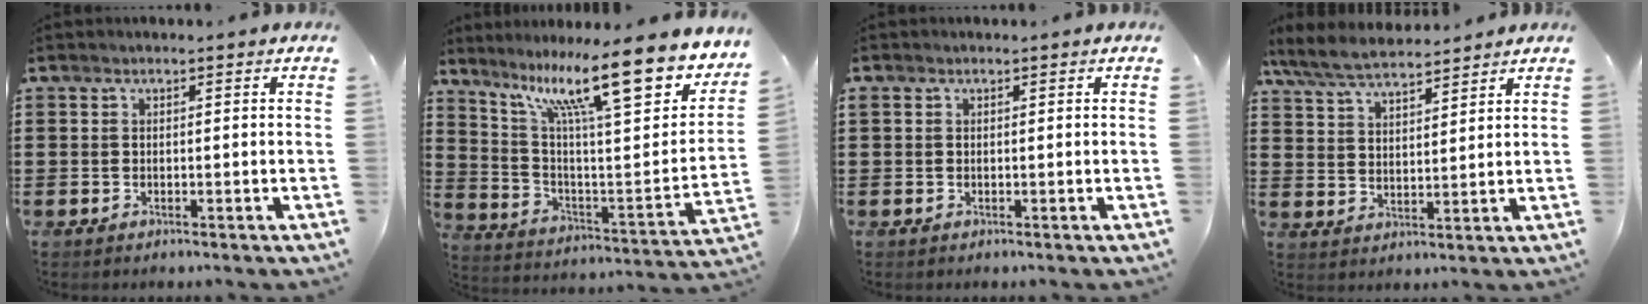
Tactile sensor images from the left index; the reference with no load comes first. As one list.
[{"total": 16.7, "force": [10.9, 3.4, 12.2], "torque": [-0.224, -0.072, 0.170]}, {"total": 0.0}, {"total": 6.6, "force": [6.0, 1.3, 2.5], "torque": [-0.070, -0.017, 0.110]}]